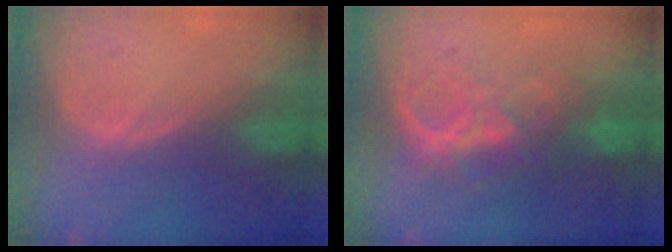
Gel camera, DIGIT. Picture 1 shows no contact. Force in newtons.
{"total": 6.7, "press": 6.7, "slide": 0.4}